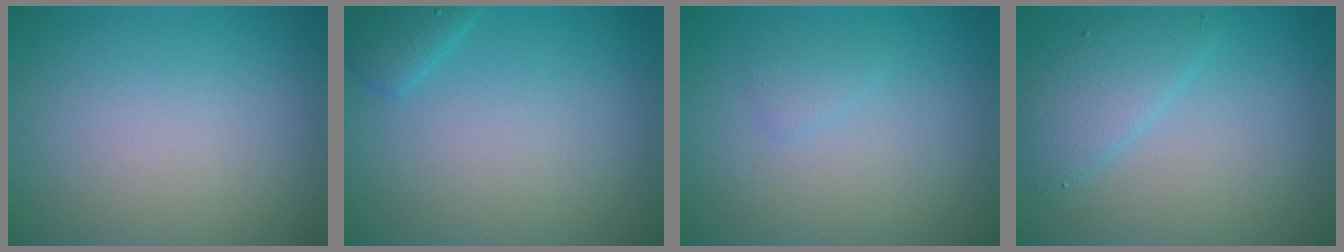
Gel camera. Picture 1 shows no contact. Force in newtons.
{"total": 1.8, "press": 1.8, "slide": 0.1}
{"total": 0.9, "press": 0.9, "slide": 0.0}
{"total": 3.1, "press": 3.1, "slide": 0.3}